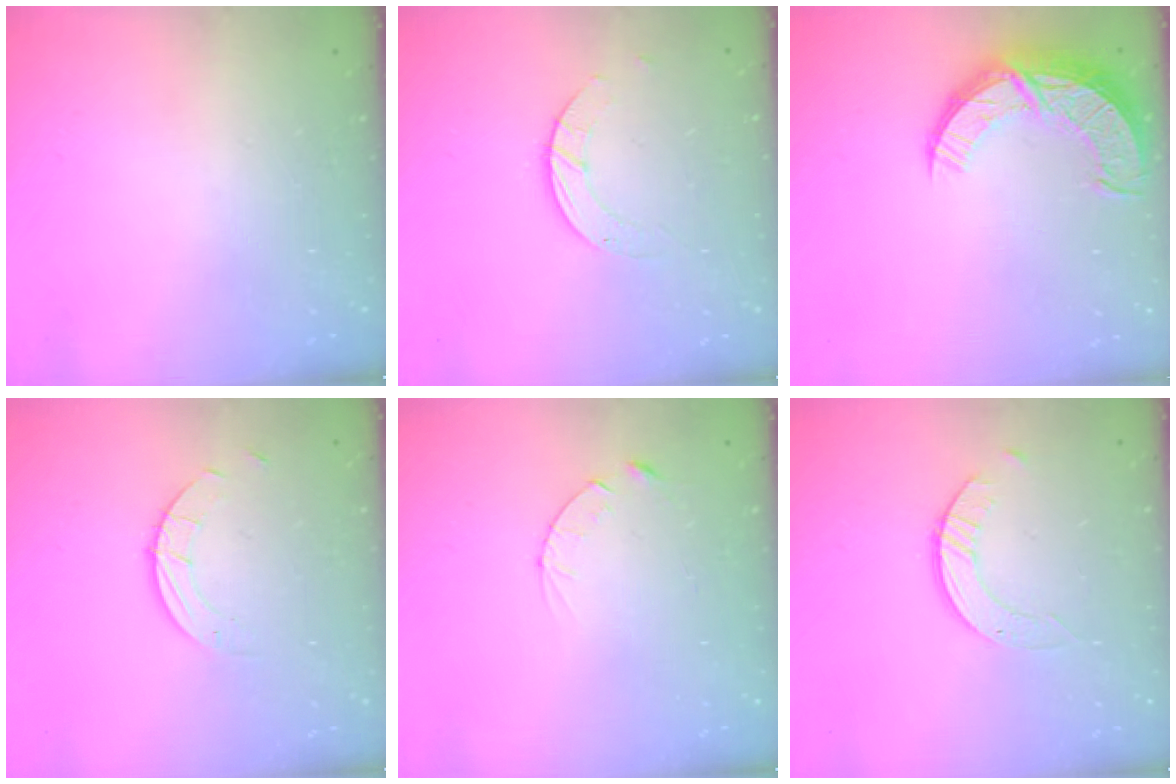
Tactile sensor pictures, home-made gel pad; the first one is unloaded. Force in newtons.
{"total": 2.8, "press": 2.8, "slide": 0.3}
{"total": 12.8, "press": 12.7, "slide": 0.9}
{"total": 2.5, "press": 2.5, "slide": 0.2}
{"total": 4.1, "press": 4.0, "slide": 0.4}
{"total": 2.5, "press": 2.5, "slide": 0.3}